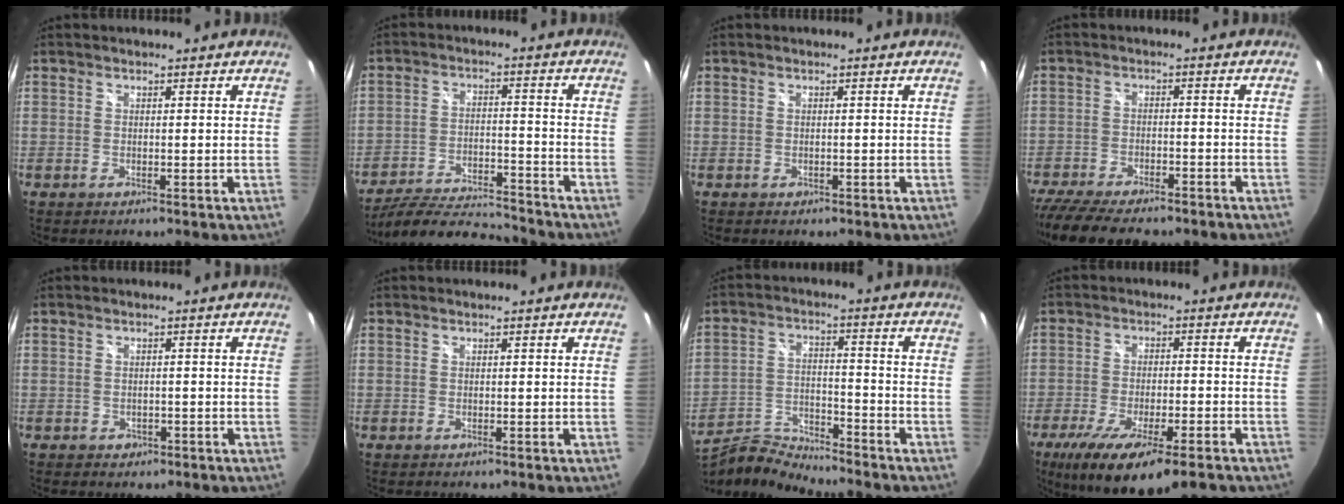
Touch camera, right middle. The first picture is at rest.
{"total": 13.9, "force": [-12.9, 2.3, 4.9], "torque": [-0.113, -0.010, -0.207]}
{"total": 0.8, "force": [-0.4, 0.6, 0.2], "torque": [-0.004, -0.001, -0.002]}
{"total": 15.9, "force": [-12.9, 4.7, 7.9], "torque": [-0.173, -0.042, -0.200]}
{"total": 1.9, "force": [-0.7, 1.6, 0.6], "torque": [-0.012, -0.002, -0.007]}
{"total": 0.0}
{"total": 11.2, "force": [-10.9, 0.9, 2.5], "torque": [-0.056, -0.003, -0.203]}
{"total": 16.7, "force": [-11.4, 3.9, 11.6], "torque": [-0.222, -0.060, -0.183]}